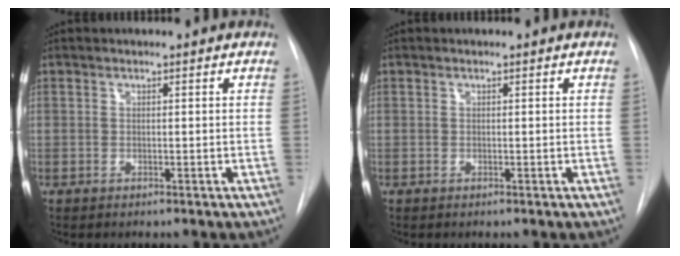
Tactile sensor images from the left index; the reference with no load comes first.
{"total": 0.0}